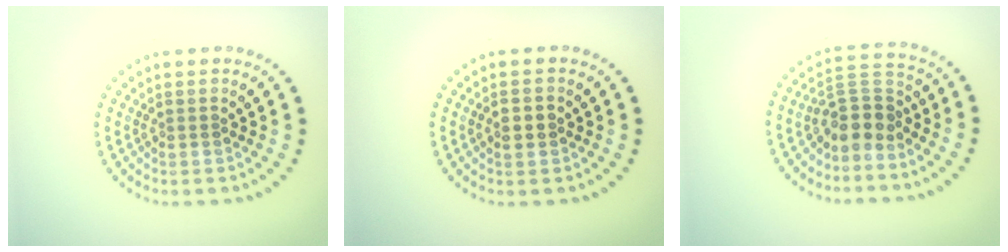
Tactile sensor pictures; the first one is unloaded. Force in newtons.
{"total": 1.4, "press": 1.4, "slide": 0.2}
{"total": 4.0, "press": 3.4, "slide": 2.0}